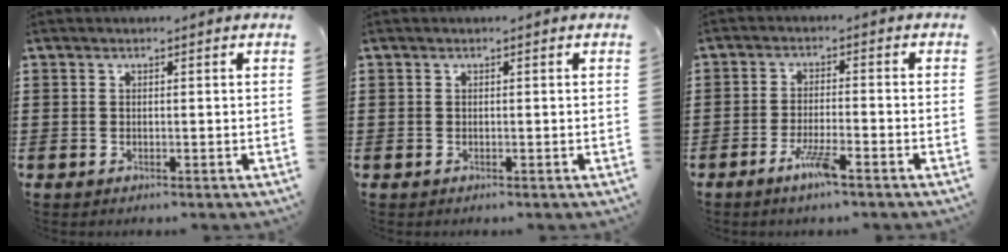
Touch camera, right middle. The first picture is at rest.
{"total": 0.0}
{"total": 4.6, "force": [-2.9, 0.5, 3.5], "torque": [-0.076, -0.009, -0.054]}